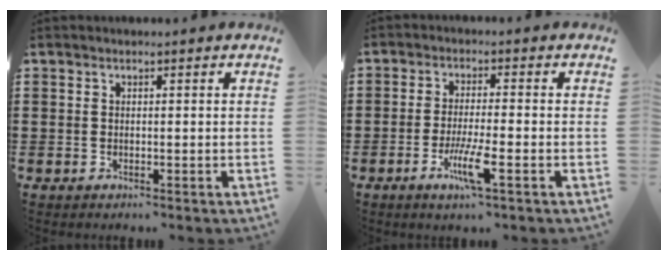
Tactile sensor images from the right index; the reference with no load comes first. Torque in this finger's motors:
{"motor_torque": [1.26, -0.75, 0.21, 0.12]}